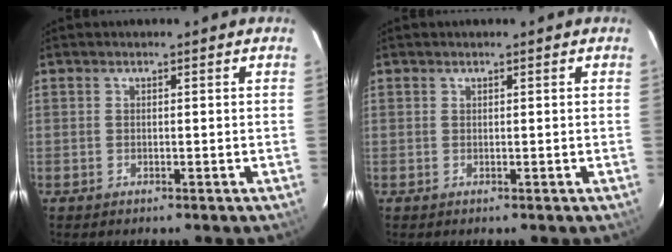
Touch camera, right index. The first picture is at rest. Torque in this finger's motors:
{"motor_torque": [0.29, 0.06, 0.12, 0.01]}